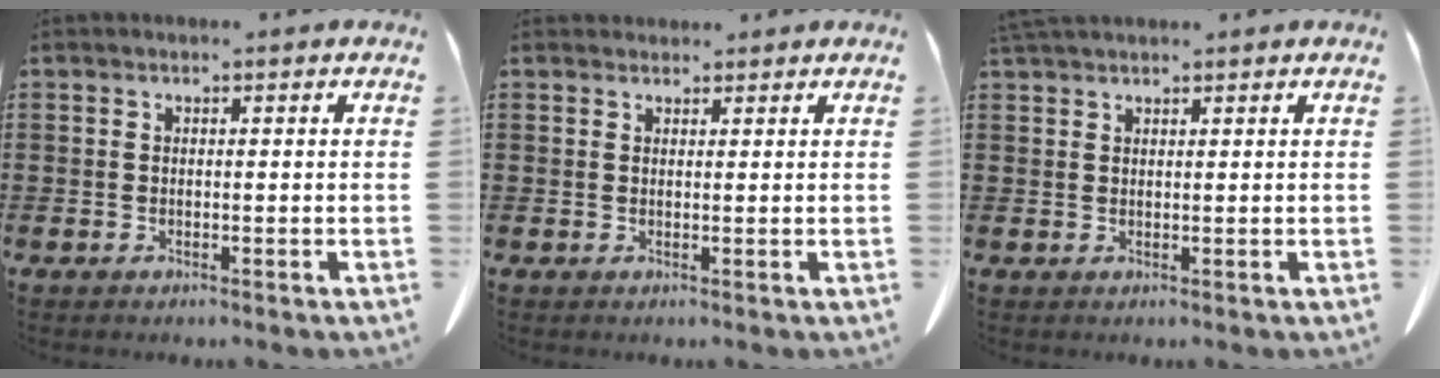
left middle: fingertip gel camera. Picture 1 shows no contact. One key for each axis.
{"total": 1.3, "fx": 1.3, "fy": 0.3, "fz": 0.0, "tx": -0.003, "ty": 0.000, "tz": 0.026}
{"total": 1.7, "fx": 1.6, "fy": 0.3, "fz": 0.7, "tx": -0.017, "ty": 0.000, "tz": 0.031}